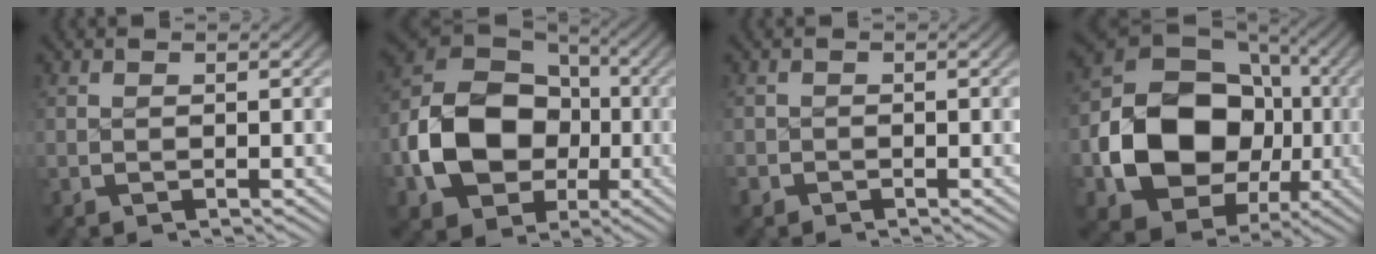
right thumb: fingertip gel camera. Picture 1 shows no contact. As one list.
[{"total": 14.4, "force": [-1.6, 11.0, 9.2], "torque": [-0.220, -0.042, -0.011]}, {"total": 1.2, "force": [-0.8, 0.9, -0.1], "torque": [-0.001, -0.002, -0.018]}, {"total": 17.6, "force": [-2.2, 13.1, 11.7], "torque": [-0.261, -0.071, -0.009]}]